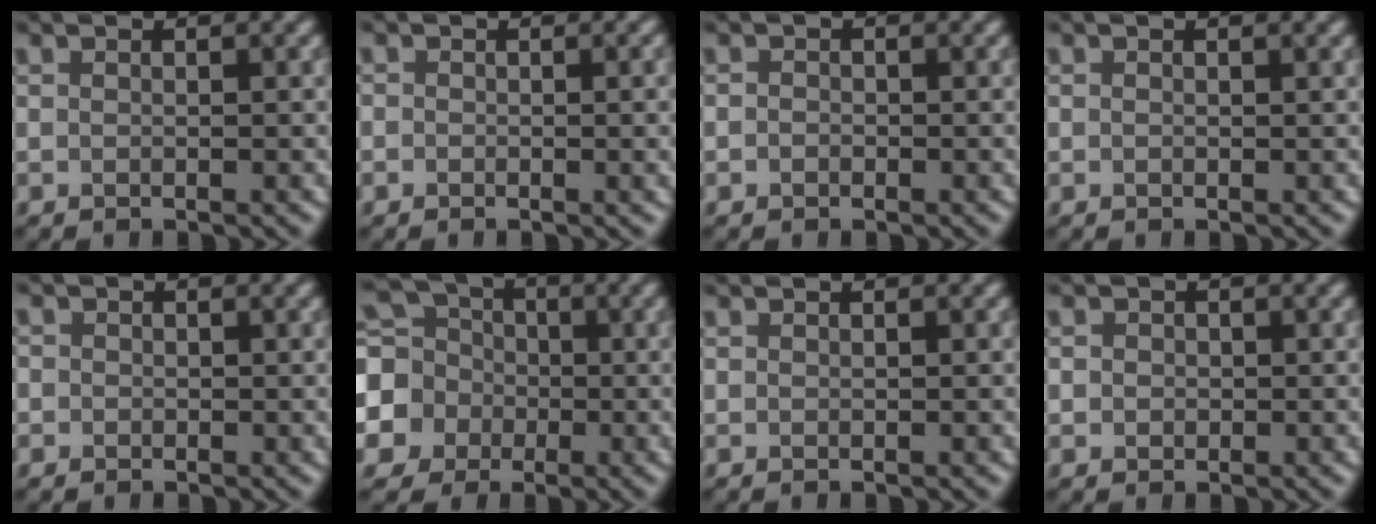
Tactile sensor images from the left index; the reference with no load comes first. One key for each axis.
{"total": 3.2, "fx": -0.3, "fy": 2.3, "fz": 2.2, "tx": 0.001, "ty": -0.004, "tz": -0.007}
{"total": 0.7, "fx": -0.2, "fy": 0.6, "fz": 0.3, "tx": -0.002, "ty": -0.004, "tz": -0.008}
{"total": 0.8, "fx": 0.5, "fy": 0.2, "fz": 0.6, "tx": -0.011, "ty": 0.001, "tz": 0.004}
{"total": 1.2, "fx": 0.2, "fy": 1.1, "fz": 0.2, "tx": 0.003, "ty": 0.001, "tz": -0.009}
{"total": 9.8, "fx": -0.4, "fy": 9.0, "fz": 3.9, "tx": -0.116, "ty": 0.004, "tz": -0.042}
{"total": 0.0}
{"total": 1.2, "fx": 0.2, "fy": 1.1, "fz": 0.4, "tx": 0.002, "ty": 0.001, "tz": 0.000}